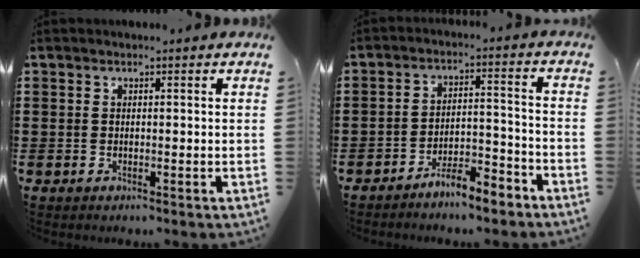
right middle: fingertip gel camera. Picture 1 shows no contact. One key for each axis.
{"total": 5.4, "fx": -5.2, "fy": 0.5, "fz": 1.6, "tx": -0.035, "ty": 0.003, "tz": -0.102}